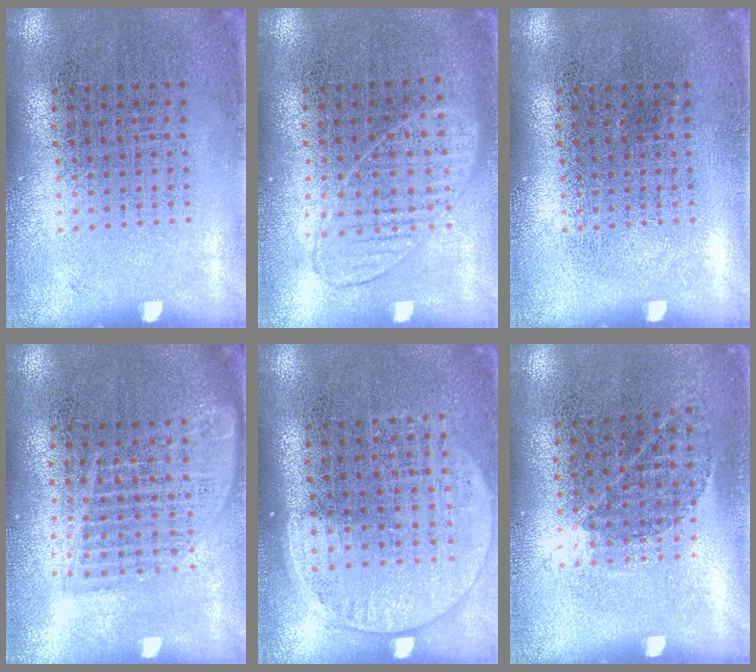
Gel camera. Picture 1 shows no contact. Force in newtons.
{"total": 0.9, "press": 0.8, "slide": 0.3}
{"total": 0.0}
{"total": 1.6, "press": 1.5, "slide": 0.7}
{"total": 1.5, "press": 1.4, "slide": 0.7}
{"total": 0.8, "press": 0.6, "slide": 0.5}